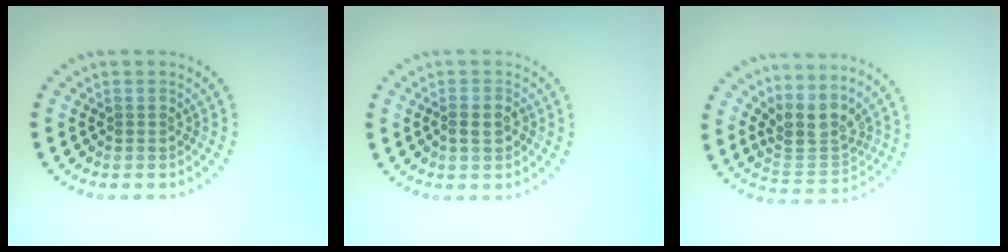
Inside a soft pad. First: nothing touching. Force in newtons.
{"total": 1.3, "press": 1.2, "slide": 0.4}
{"total": 3.3, "press": 2.5, "slide": 2.1}